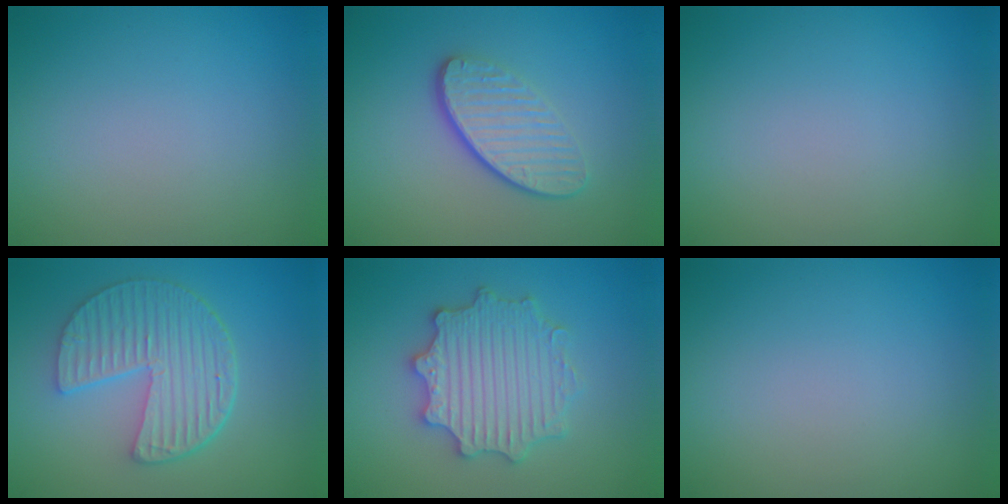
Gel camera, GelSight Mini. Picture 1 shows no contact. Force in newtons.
{"total": 4.2, "press": 3.1, "slide": 2.8}
{"total": 0.0}
{"total": 6.6, "press": 4.8, "slide": 4.5}
{"total": 5.6, "press": 5.5, "slide": 1.0}
{"total": 0.0}